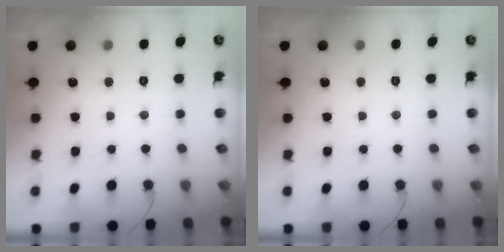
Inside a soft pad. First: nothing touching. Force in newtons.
{"total": 0.0}